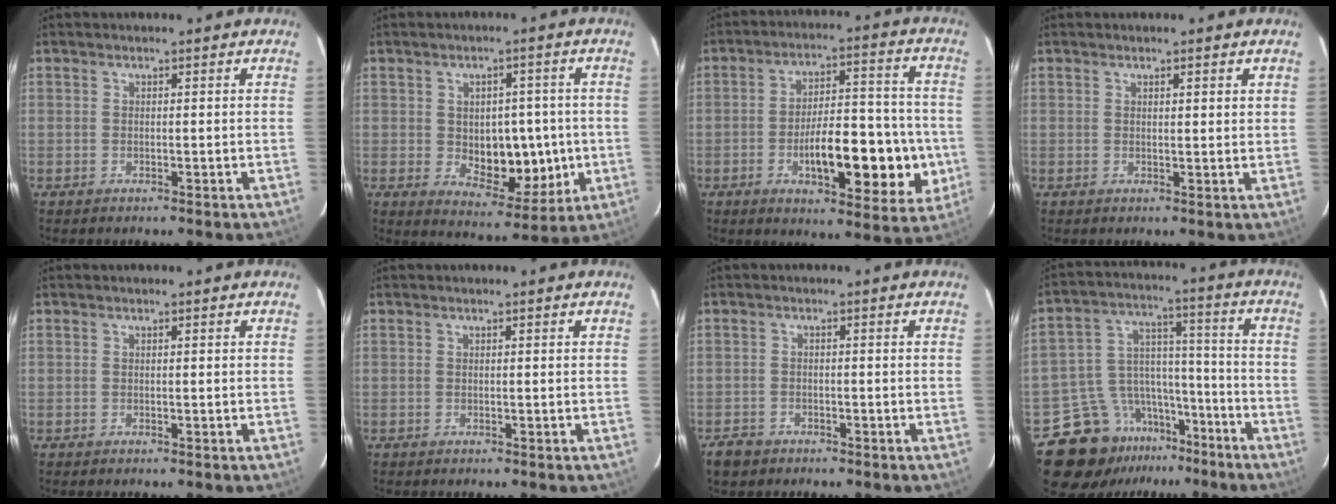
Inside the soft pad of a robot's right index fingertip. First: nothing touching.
{"total": 9.7, "force": [-0.5, 5.7, 7.8], "torque": [-0.099, 0.005, 0.007]}
{"total": 16.5, "force": [-4.2, 5.6, 15.0], "torque": [-0.212, 0.018, -0.056]}
{"total": 1.6, "force": [1.1, 0.3, 1.2], "torque": [-0.023, 0.001, 0.016]}
{"total": 0.0}
{"total": 0.0}
{"total": 2.8, "force": [-2.0, 1.9, 0.3], "torque": [-0.015, 0.002, -0.033]}
{"total": 14.5, "force": [-10.0, 9.5, 4.2], "torque": [-0.061, 0.071, -0.154]}